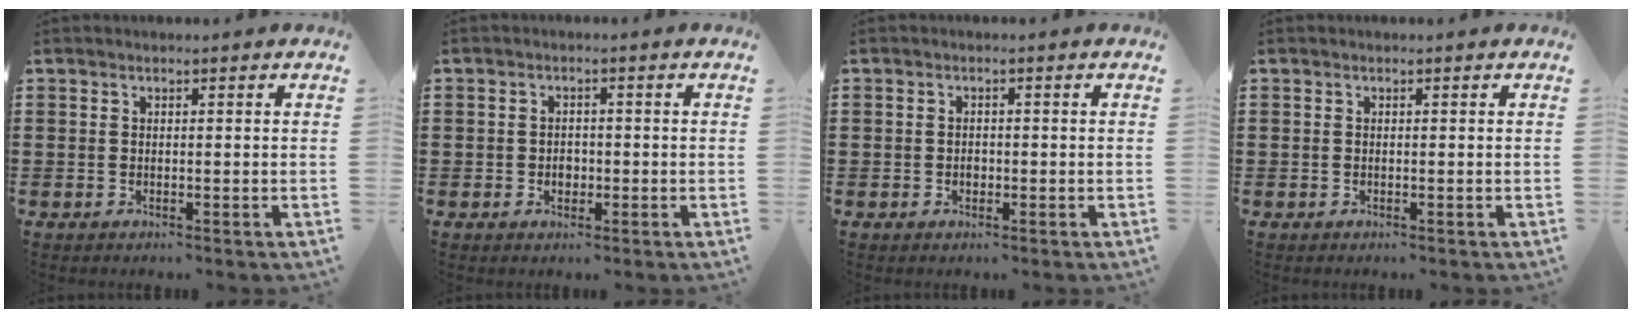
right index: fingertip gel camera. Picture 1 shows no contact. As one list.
[{"total": 1.9, "force": [-0.5, 1.5, 1.0], "torque": [-0.013, 0.001, -0.013]}, {"total": 1.3, "force": [-0.4, 1.0, 0.7], "torque": [-0.015, 0.002, -0.008]}, {"total": 0.0}]